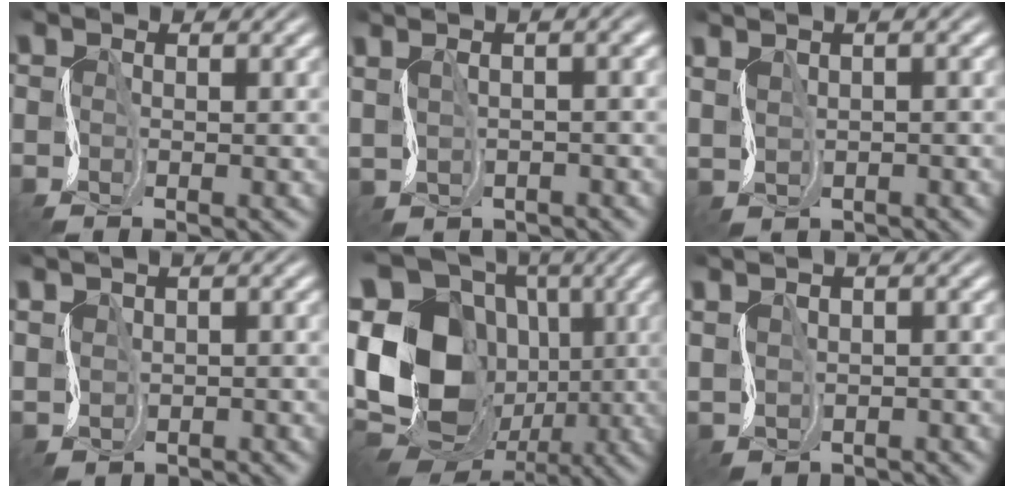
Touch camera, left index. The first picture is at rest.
{"total": 1.2, "force": [0.2, 0.2, 1.2], "torque": [-0.022, -0.008, 0.017]}
{"total": 1.1, "force": [0.1, -0.9, -0.8], "torque": [0.003, -0.011, 0.012]}
{"total": 0.7, "force": [-0.1, -0.1, -0.7], "torque": [0.008, -0.010, 0.007]}
{"total": 19.9, "force": [-2.2, 17.1, 9.9], "torque": [-0.209, 0.019, -0.069]}
{"total": 0.6, "force": [-0.1, -0.4, -0.4], "torque": [-0.001, -0.010, 0.007]}